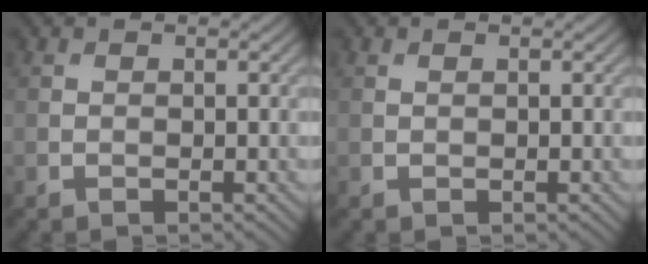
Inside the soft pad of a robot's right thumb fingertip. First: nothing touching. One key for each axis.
{"total": 0.0}